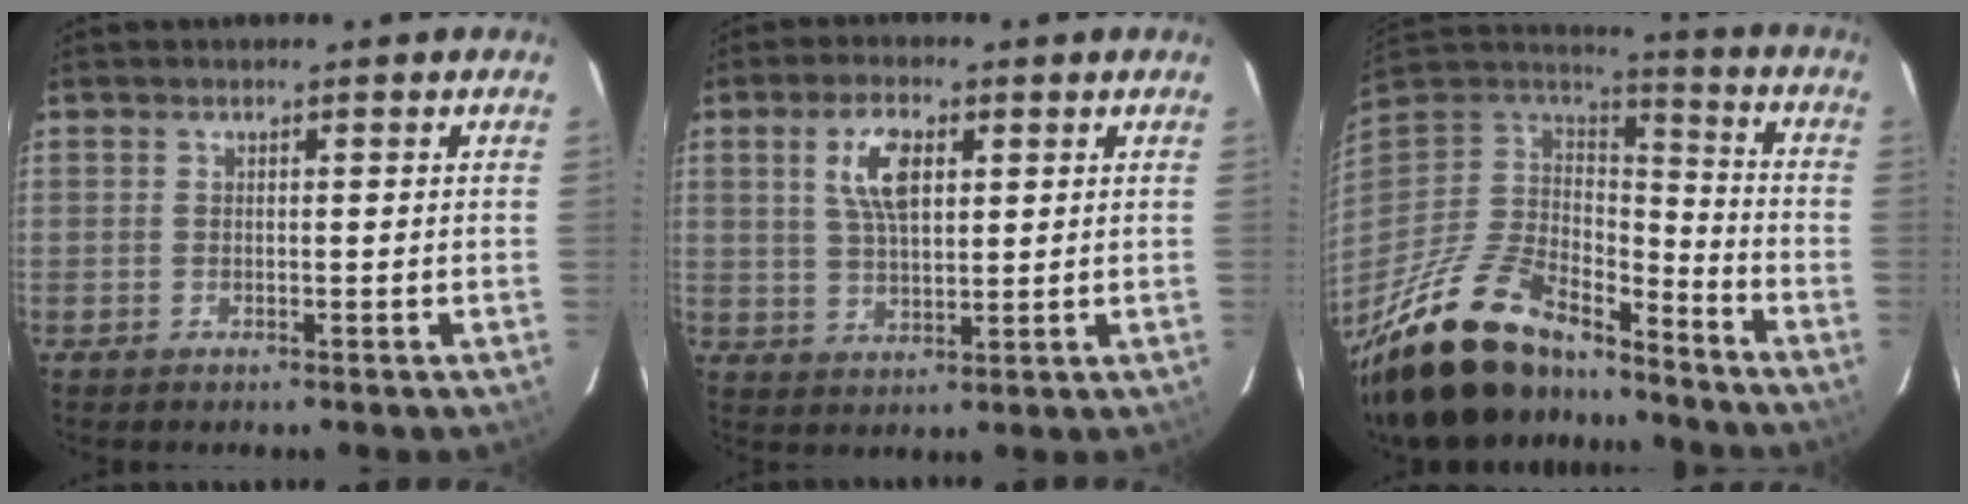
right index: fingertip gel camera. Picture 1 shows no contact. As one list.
[{"total": 7.5, "force": [2.7, 3.5, 6.1], "torque": [-0.116, 0.010, 0.052]}, {"total": 26.6, "force": [-19.9, 10.7, 14.0], "torque": [-0.289, -0.015, -0.329]}]